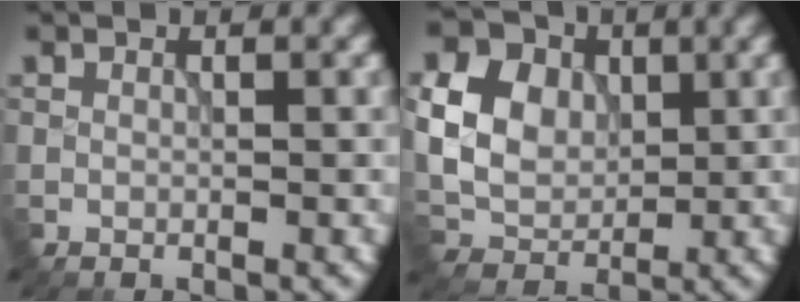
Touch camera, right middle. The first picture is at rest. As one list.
[{"total": 11.2, "force": [2.8, 9.0, 6.0], "torque": [-0.137, 0.029, 0.047]}]